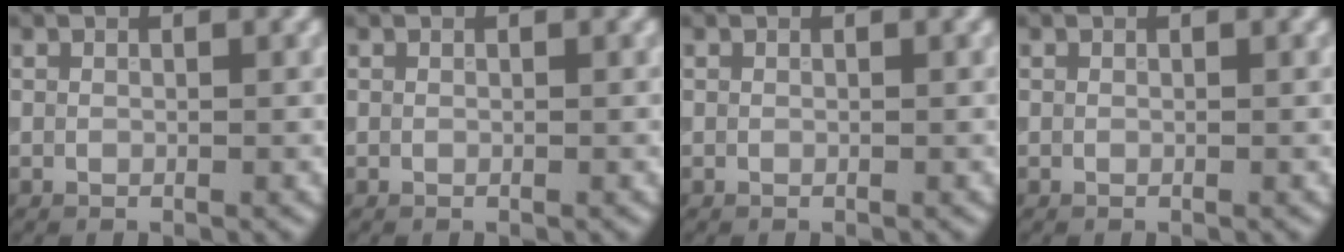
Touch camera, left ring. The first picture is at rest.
{"total": 0.0}
{"total": 0.0}
{"total": 0.0}